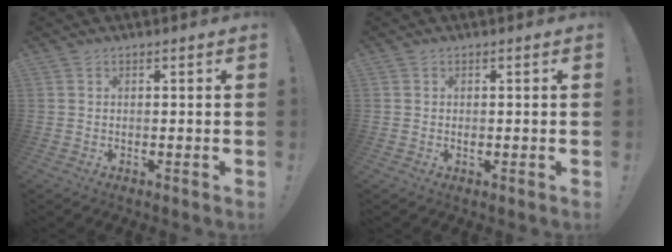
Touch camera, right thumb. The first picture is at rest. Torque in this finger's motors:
{"motor_torque": [-0.09, 0.06, 0.01, 0.23, -0.06]}